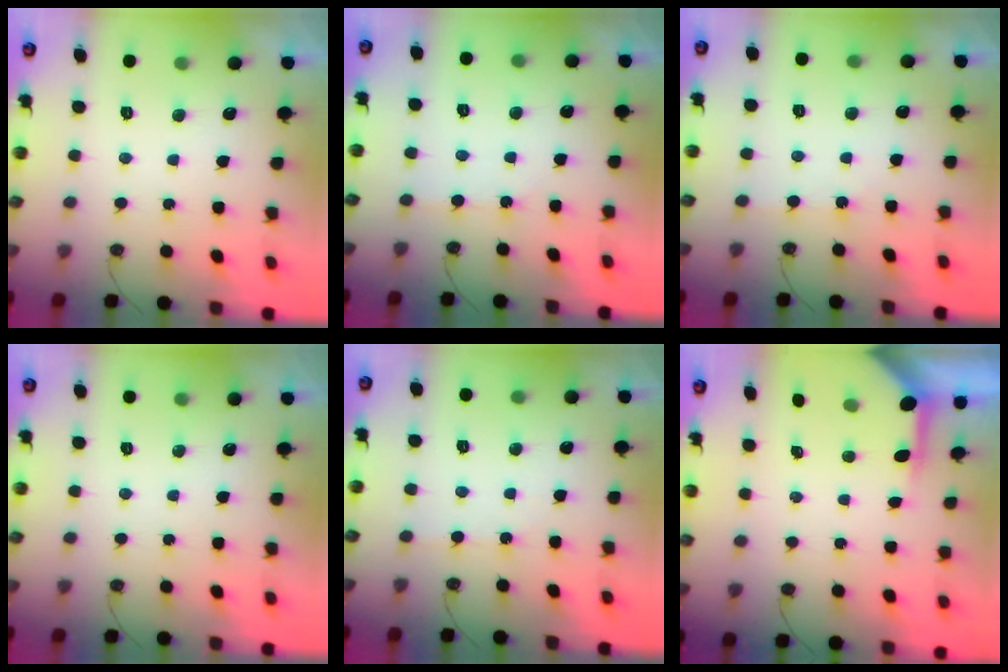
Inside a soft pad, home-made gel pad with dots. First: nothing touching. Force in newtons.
{"total": 2.8, "press": 2.8, "slide": 0.4}
{"total": 2.7, "press": 2.7, "slide": 0.5}
{"total": 0.0}
{"total": 2.5, "press": 2.4, "slide": 0.5}
{"total": 3.9, "press": 3.9, "slide": 0.3}